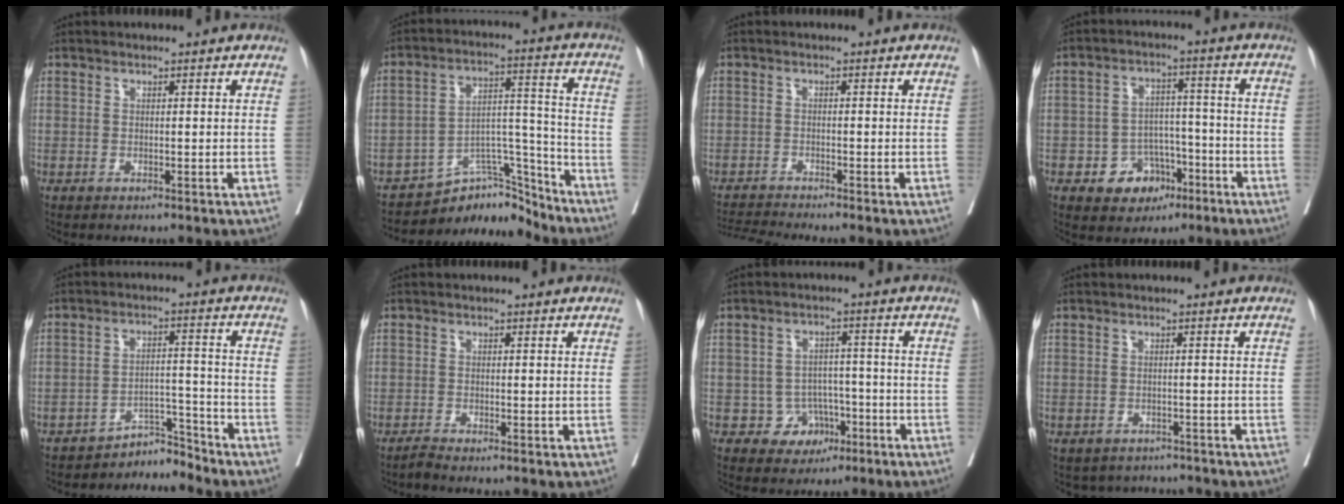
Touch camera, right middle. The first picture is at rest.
{"total": 10.0, "force": [-9.5, 2.9, 1.0], "torque": [-0.001, 0.060, -0.158]}
{"total": 3.9, "force": [-3.5, -1.8, 0.5], "torque": [-0.014, -0.015, -0.064]}
{"total": 7.1, "force": [-3.4, 5.3, 3.3], "torque": [-0.045, 0.016, -0.046]}
{"total": 4.3, "force": [-4.1, 0.3, -1.1], "torque": [0.030, 0.025, -0.062]}
{"total": 0.7, "force": [-0.5, 0.0, 0.4], "torque": [-0.005, 0.000, -0.012]}
{"total": 5.2, "force": [-2.3, 4.6, 1.1], "torque": [0.001, 0.015, -0.026]}
{"total": 4.2, "force": [-3.7, 1.8, -0.1], "torque": [0.008, 0.009, -0.048]}